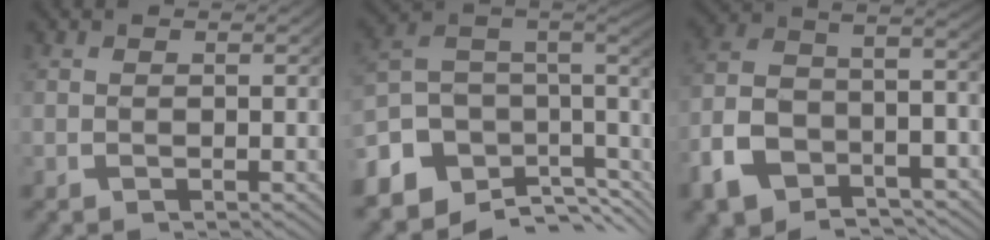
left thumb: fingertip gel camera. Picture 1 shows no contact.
{"total": 14.8, "force": [-4.0, 9.4, 10.7], "torque": [-0.204, -0.014, -0.057]}
{"total": 10.4, "force": [-4.3, 7.1, 6.1], "torque": [-0.144, -0.030, -0.060]}